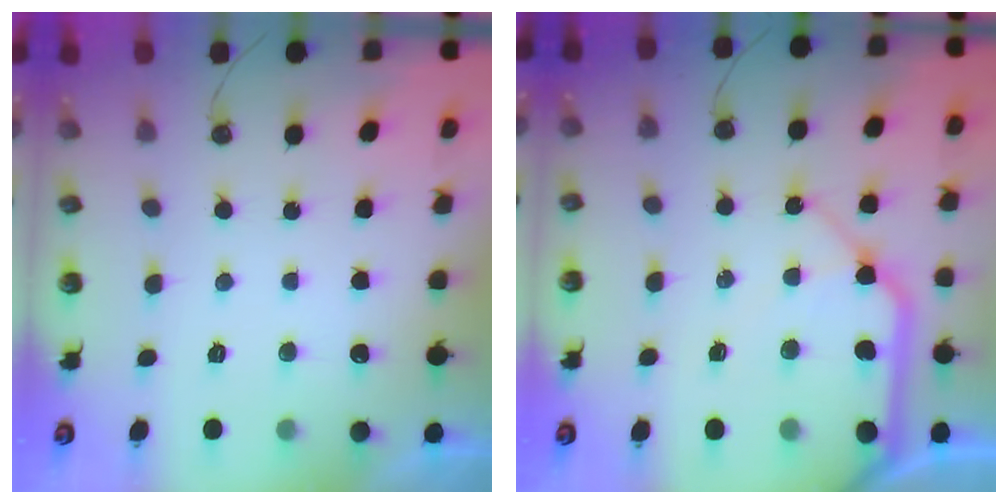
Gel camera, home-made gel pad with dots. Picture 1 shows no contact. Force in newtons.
{"total": 16.8, "press": 16.6, "slide": 2.4}